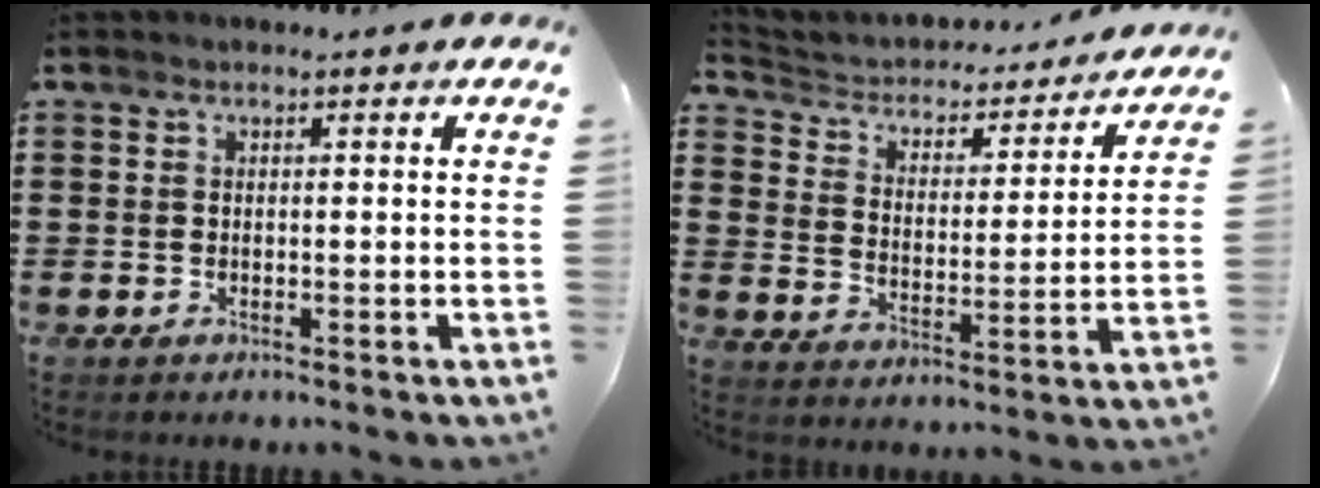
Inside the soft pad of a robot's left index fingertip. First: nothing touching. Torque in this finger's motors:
{"motor_torque": [1.55, -0.59, 0.37, 0.02]}